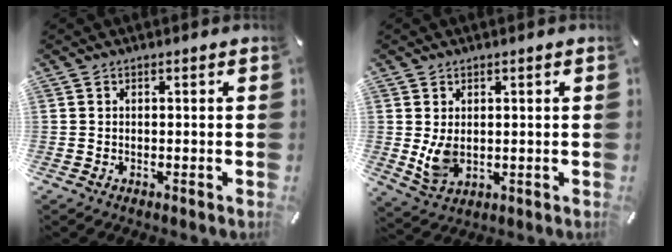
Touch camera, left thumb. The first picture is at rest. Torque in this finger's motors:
{"motor_torque": [1.14, 1.43, 0.45, -0.46, 0.07]}